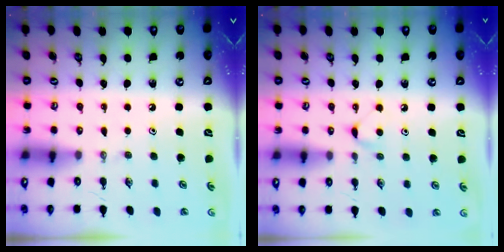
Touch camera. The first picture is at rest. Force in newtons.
{"total": 4.4, "press": 4.4, "slide": 0.7}